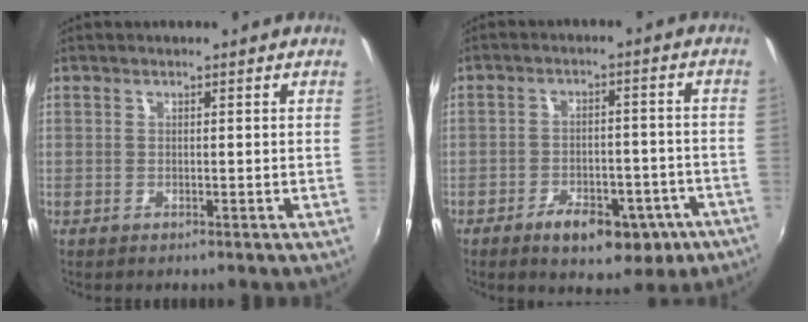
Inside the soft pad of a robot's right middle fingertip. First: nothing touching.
{"total": 12.3, "force": [-7.6, 6.4, 7.3], "torque": [-0.140, 0.001, -0.093]}